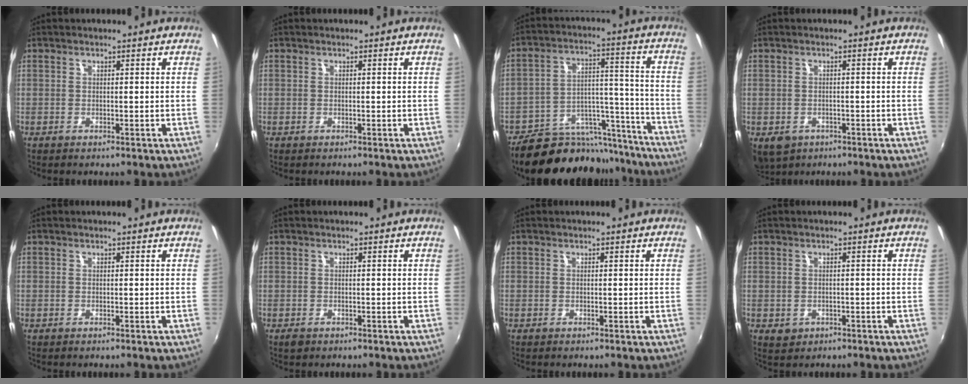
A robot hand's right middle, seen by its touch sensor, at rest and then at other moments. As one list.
[{"total": 0.0}, {"total": 22.3, "force": [-19.1, 8.9, 7.5], "torque": [-0.135, 0.041, -0.259]}, {"total": 5.1, "force": [-2.5, 3.8, 2.2], "torque": [-0.048, -0.014, -0.032]}, {"total": 0.0}, {"total": 1.4, "force": [-0.9, 0.9, 0.6], "torque": [-0.013, -0.004, -0.017]}, {"total": 0.0}, {"total": 2.4, "force": [-0.8, 2.0, 0.9], "torque": [-0.020, -0.005, -0.008]}]